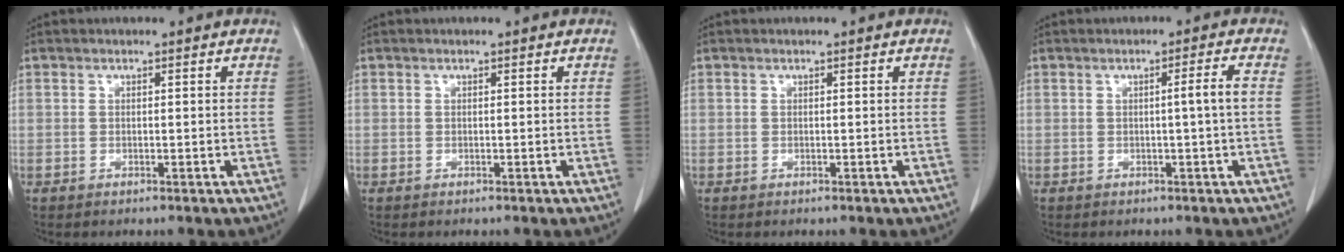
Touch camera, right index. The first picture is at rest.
{"total": 0.0}
{"total": 0.0}
{"total": 2.4, "force": [-0.1, -0.7, 2.3], "torque": [-0.035, 0.000, 0.000]}